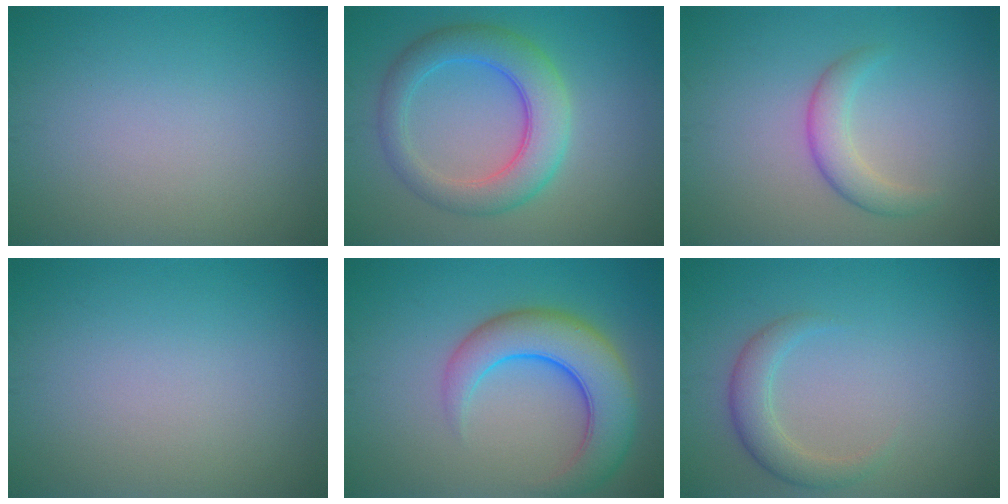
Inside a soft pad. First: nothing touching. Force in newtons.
{"total": 5.9, "press": 5.9, "slide": 0.1}
{"total": 2.7, "press": 2.7, "slide": 0.1}
{"total": 0.0}
{"total": 7.3, "press": 7.3, "slide": 0.4}
{"total": 2.6, "press": 2.6, "slide": 0.2}